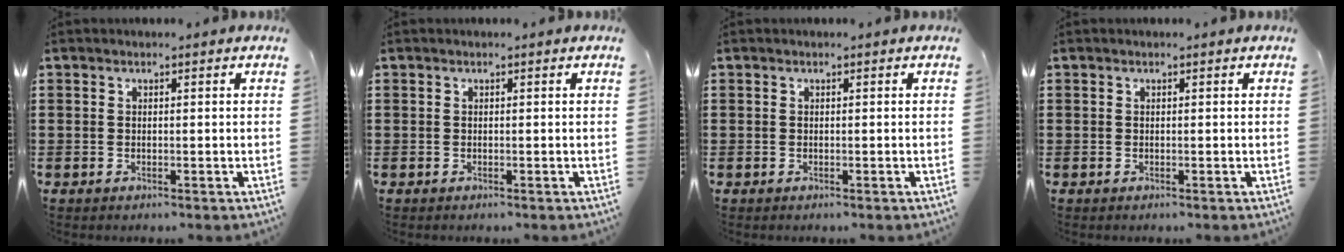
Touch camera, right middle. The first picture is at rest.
{"total": 0.0}
{"total": 0.0}
{"total": 0.0}